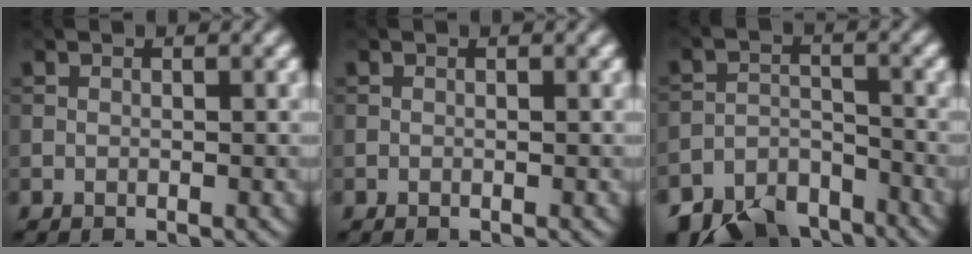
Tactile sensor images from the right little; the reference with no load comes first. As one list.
[{"total": 0.0}, {"total": 9.1, "force": [-8.0, 3.7, 2.3], "torque": [-0.036, -0.019, -0.124]}]